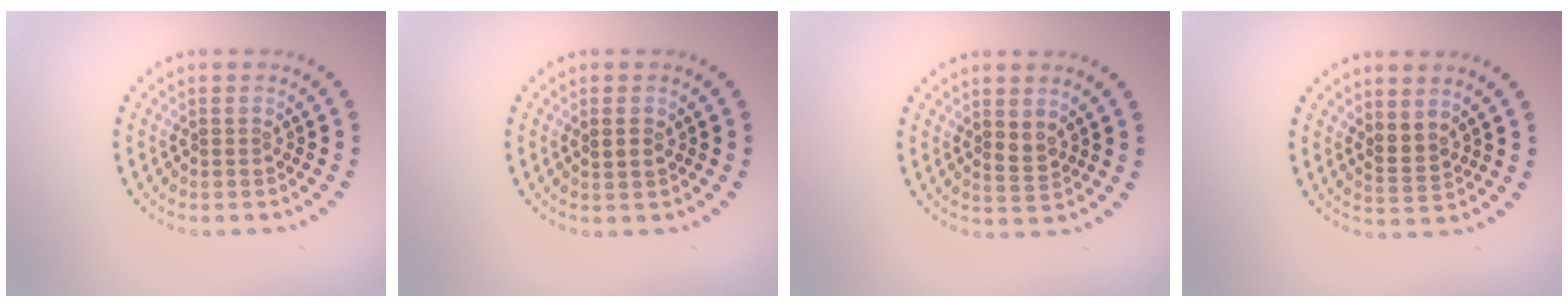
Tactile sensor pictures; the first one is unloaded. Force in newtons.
{"total": 1.3, "press": 1.1, "slide": 0.7}
{"total": 1.4, "press": 1.2, "slide": 0.6}
{"total": 2.0, "press": 1.5, "slide": 1.3}